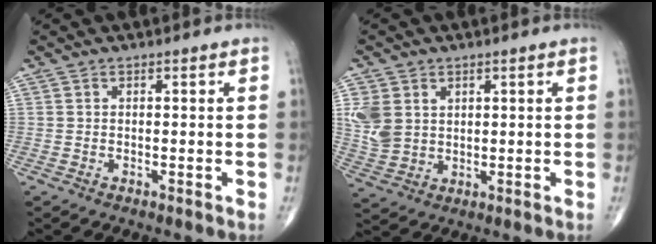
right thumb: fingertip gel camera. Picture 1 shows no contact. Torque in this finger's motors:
{"motor_torque": [0.05, 0.11, 0.59, 0.39, 0.06]}